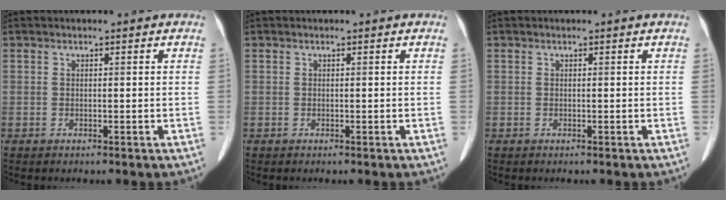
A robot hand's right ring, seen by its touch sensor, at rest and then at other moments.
{"total": 0.0}
{"total": 0.0}